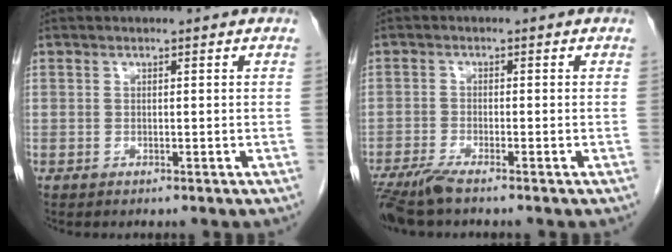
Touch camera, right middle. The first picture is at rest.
{"total": 4.8, "force": [-3.8, 0.1, 2.9], "torque": [-0.055, -0.013, -0.073]}